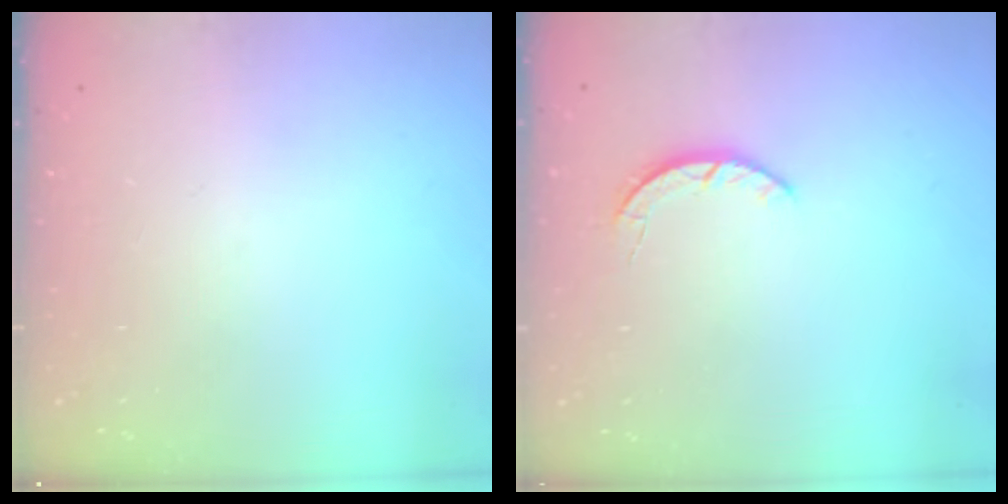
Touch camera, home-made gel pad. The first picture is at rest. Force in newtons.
{"total": 2.2, "press": 2.2, "slide": 0.4}